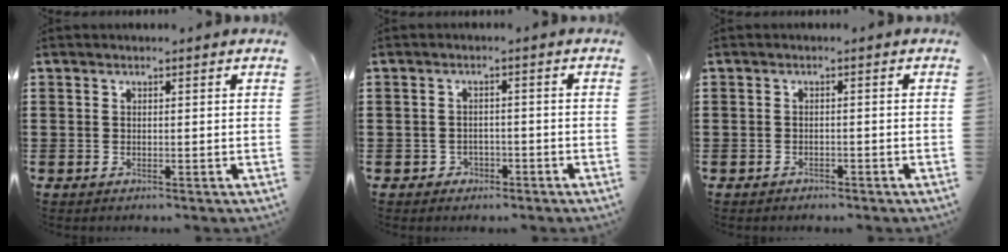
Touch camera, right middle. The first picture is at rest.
{"total": 1.6, "force": [-1.3, 1.0, 0.1], "torque": [-0.009, 0.001, -0.031]}
{"total": 1.0, "force": [-0.9, 0.3, 0.1], "torque": [-0.005, 0.002, -0.021]}